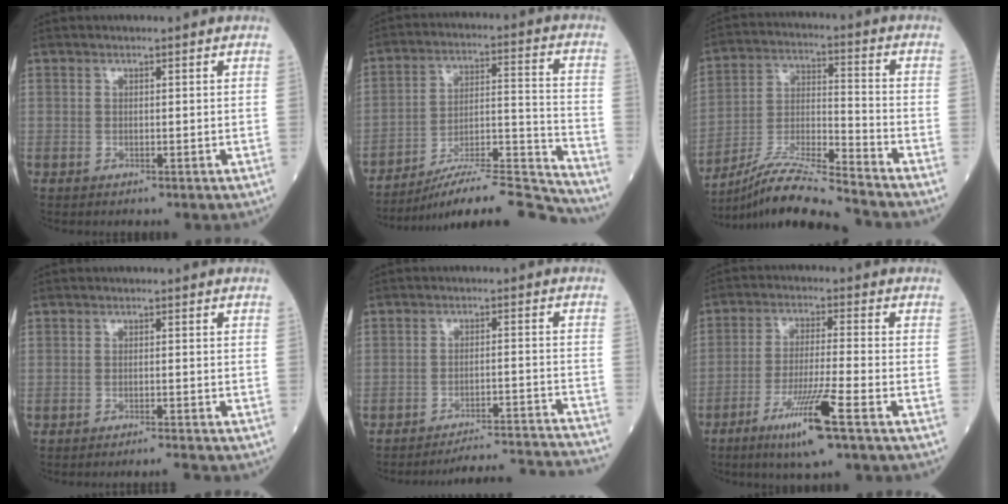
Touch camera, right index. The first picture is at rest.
{"total": 16.7, "force": [-15.9, -0.1, 5.3], "torque": [-0.082, 0.030, -0.255]}
{"total": 13.1, "force": [-12.0, -1.2, 5.1], "torque": [-0.096, -0.002, -0.218]}
{"total": 2.5, "force": [-2.3, -0.9, 0.4], "torque": [-0.005, -0.008, -0.031]}
{"total": 15.1, "force": [-15.0, -1.8, 1.3], "torque": [0.010, 0.004, -0.190]}
{"total": 9.6, "force": [-5.3, -0.6, 8.0], "torque": [-0.153, -0.022, -0.096]}